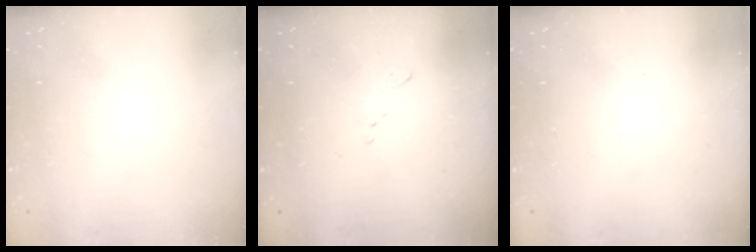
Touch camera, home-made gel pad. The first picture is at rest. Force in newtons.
{"total": 6.1, "press": 6.1, "slide": 0.8}
{"total": 1.5, "press": 1.2, "slide": 0.8}